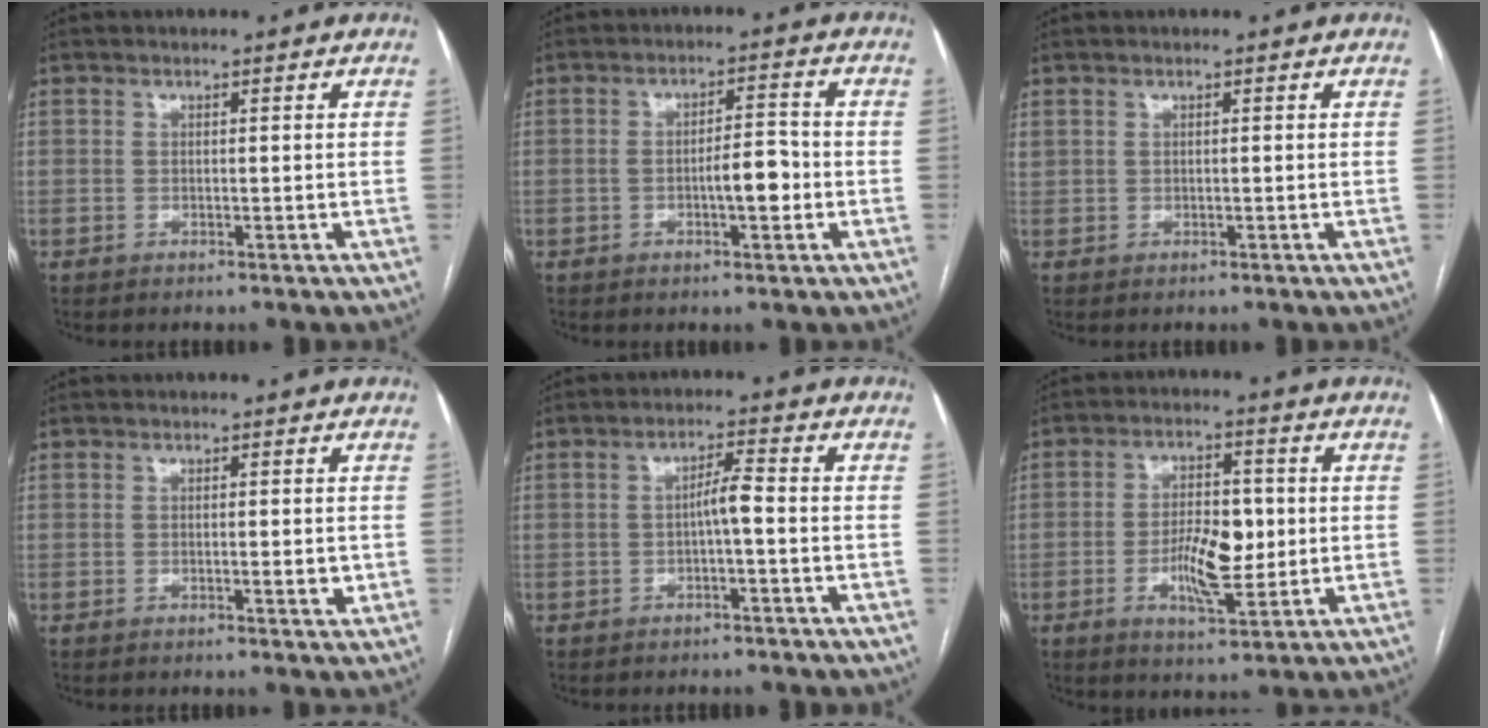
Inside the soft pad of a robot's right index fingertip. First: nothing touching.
{"total": 5.3, "force": [-1.3, 1.5, 5.0], "torque": [-0.079, 0.010, -0.018]}
{"total": 0.7, "force": [0.4, 0.5, 0.4], "torque": [-0.012, 0.014, 0.013]}
{"total": 1.6, "force": [-0.2, 0.4, 1.5], "torque": [-0.021, -0.003, -0.002]}
{"total": 3.2, "force": [-0.7, 0.3, 3.1], "torque": [-0.050, 0.009, -0.012]}
{"total": 8.8, "force": [-1.2, 3.3, 8.1], "torque": [-0.145, 0.004, -0.017]}